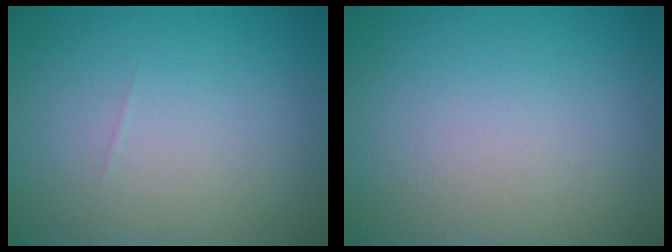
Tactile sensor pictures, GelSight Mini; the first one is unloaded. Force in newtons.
{"total": 0.0}